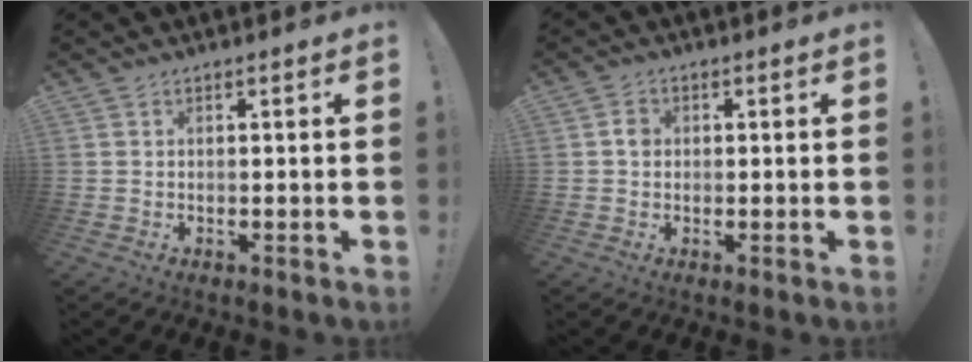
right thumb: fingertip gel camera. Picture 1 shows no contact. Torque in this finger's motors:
{"motor_torque": [0.54, 0.40, 0.41, -0.31, -0.01]}